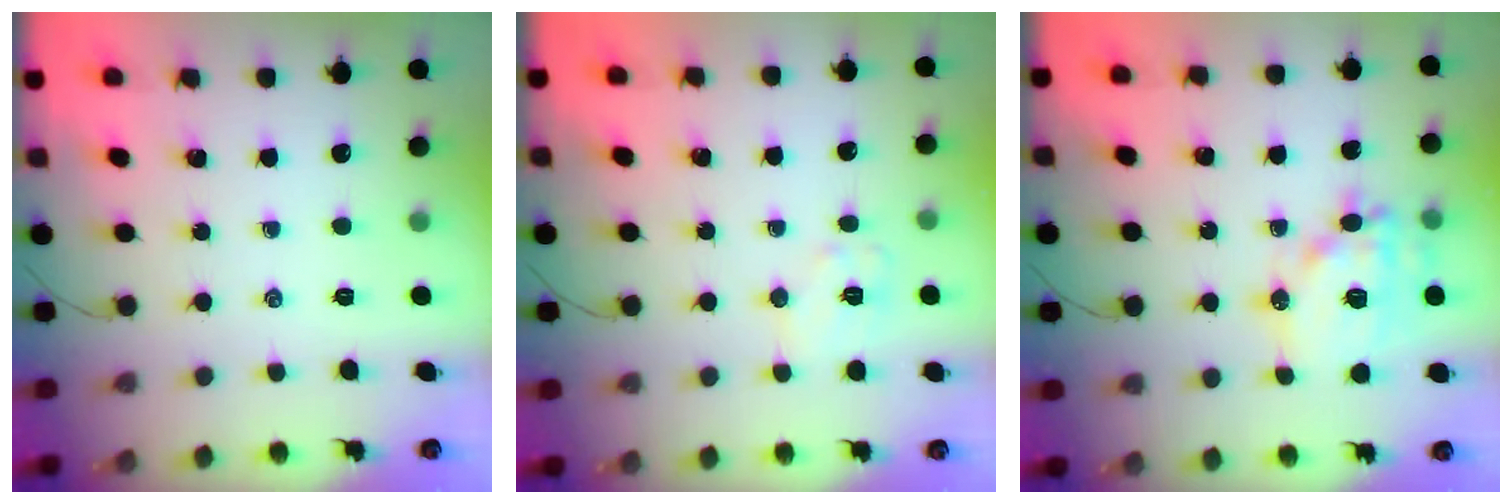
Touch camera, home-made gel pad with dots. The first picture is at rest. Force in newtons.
{"total": 6.5, "press": 6.5, "slide": 0.4}
{"total": 15.9, "press": 15.6, "slide": 3.0}